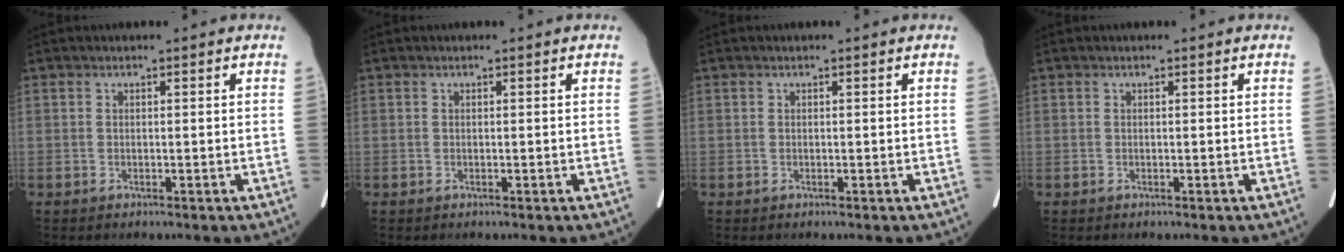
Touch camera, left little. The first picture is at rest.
{"total": 0.0}
{"total": 0.0}
{"total": 0.0}